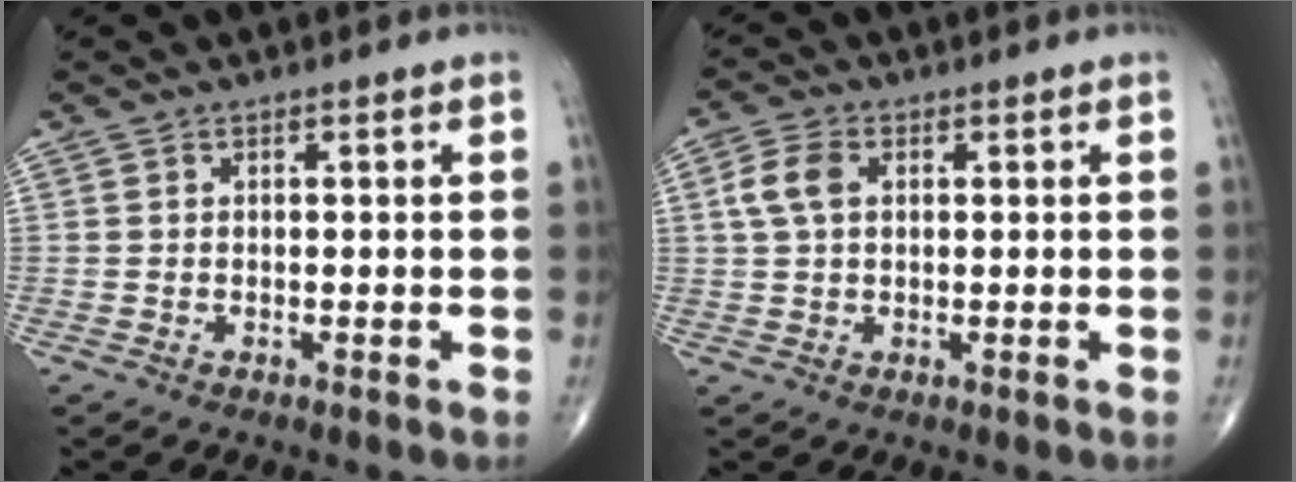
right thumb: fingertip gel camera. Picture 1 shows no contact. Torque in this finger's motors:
{"motor_torque": [-0.08, 0.20, 0.58, 0.01, 0.02]}